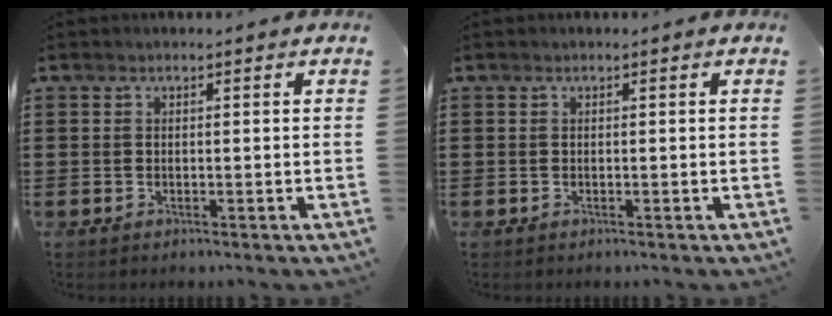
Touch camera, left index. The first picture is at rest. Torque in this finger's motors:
{"motor_torque": [0.00, 0.00, 0.00, -0.01]}